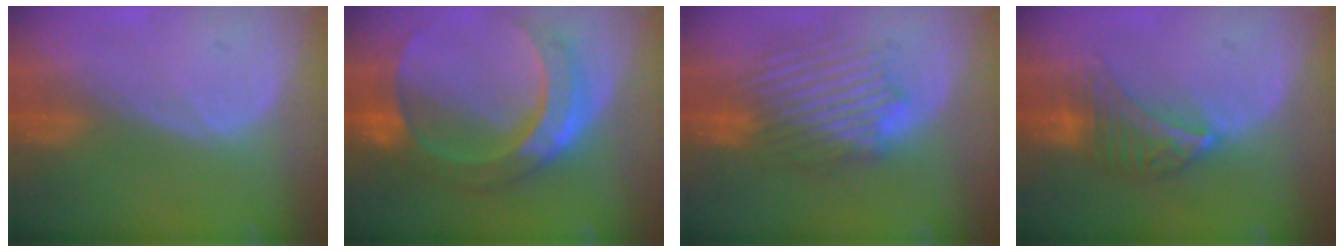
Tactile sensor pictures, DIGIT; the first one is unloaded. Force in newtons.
{"total": 11.1, "press": 11.0, "slide": 1.1}
{"total": 8.7, "press": 8.6, "slide": 1.6}
{"total": 7.0, "press": 6.4, "slide": 2.9}